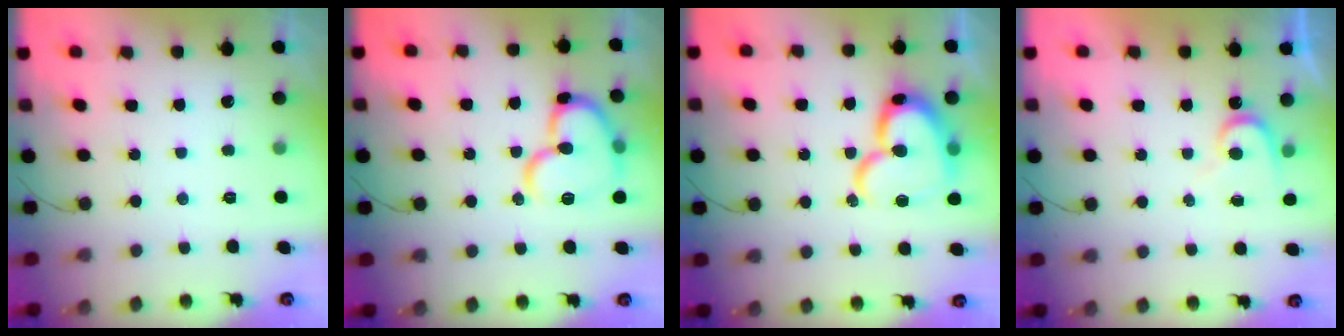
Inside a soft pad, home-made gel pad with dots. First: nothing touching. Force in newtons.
{"total": 15.6, "press": 15.6, "slide": 1.5}
{"total": 18.9, "press": 18.8, "slide": 2.0}
{"total": 7.3, "press": 7.3, "slide": 0.3}